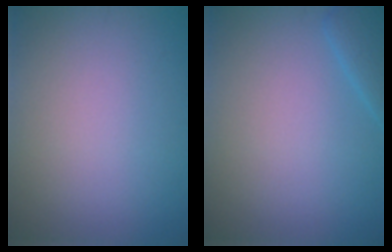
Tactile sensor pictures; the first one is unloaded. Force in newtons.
{"total": 2.0, "press": 2.0, "slide": 0.1}